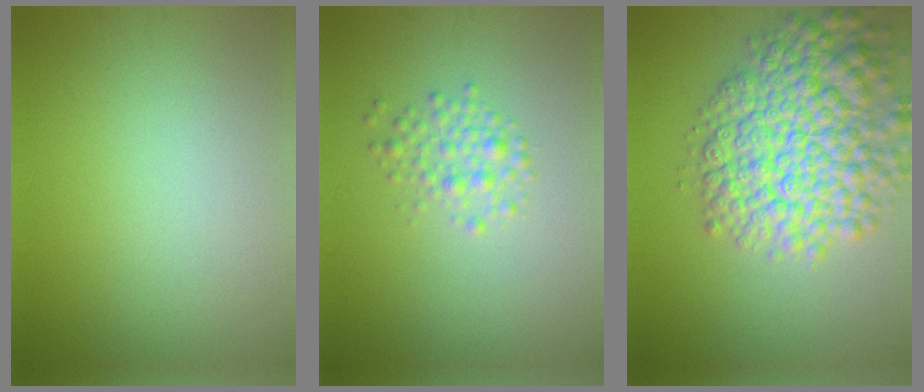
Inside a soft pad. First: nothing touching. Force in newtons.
{"total": 2.0, "press": 2.0, "slide": 0.1}
{"total": 9.5, "press": 9.5, "slide": 0.4}